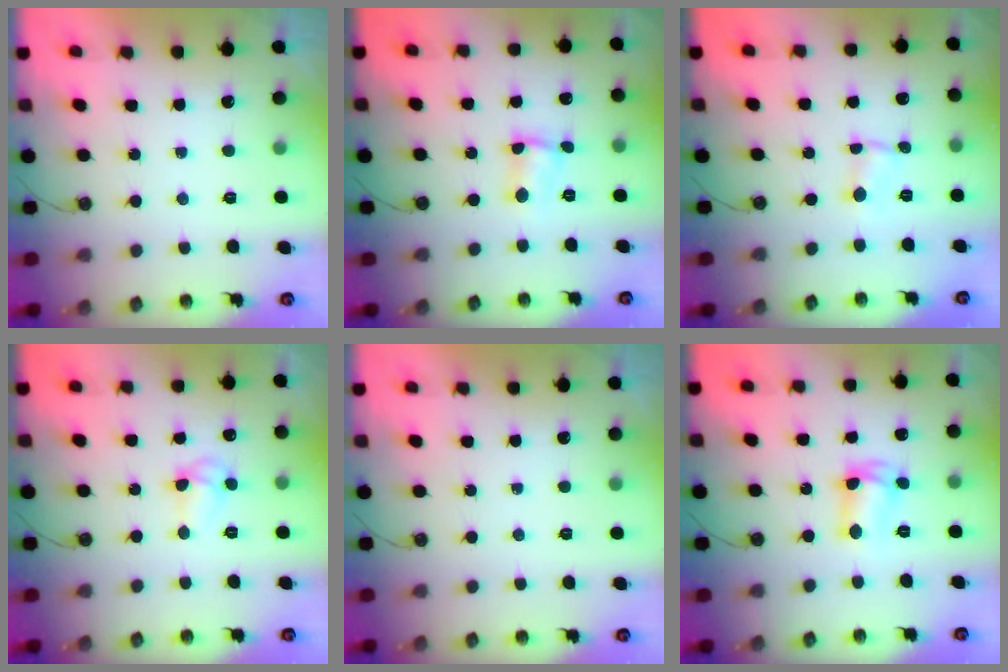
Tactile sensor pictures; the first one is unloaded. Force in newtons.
{"total": 4.1, "press": 2.5, "slide": 3.2}
{"total": 0.6, "press": 0.6, "slide": 0.1}
{"total": 5.7, "press": 5.7, "slide": 0.4}
{"total": 0.0}
{"total": 7.0, "press": 6.9, "slide": 0.8}